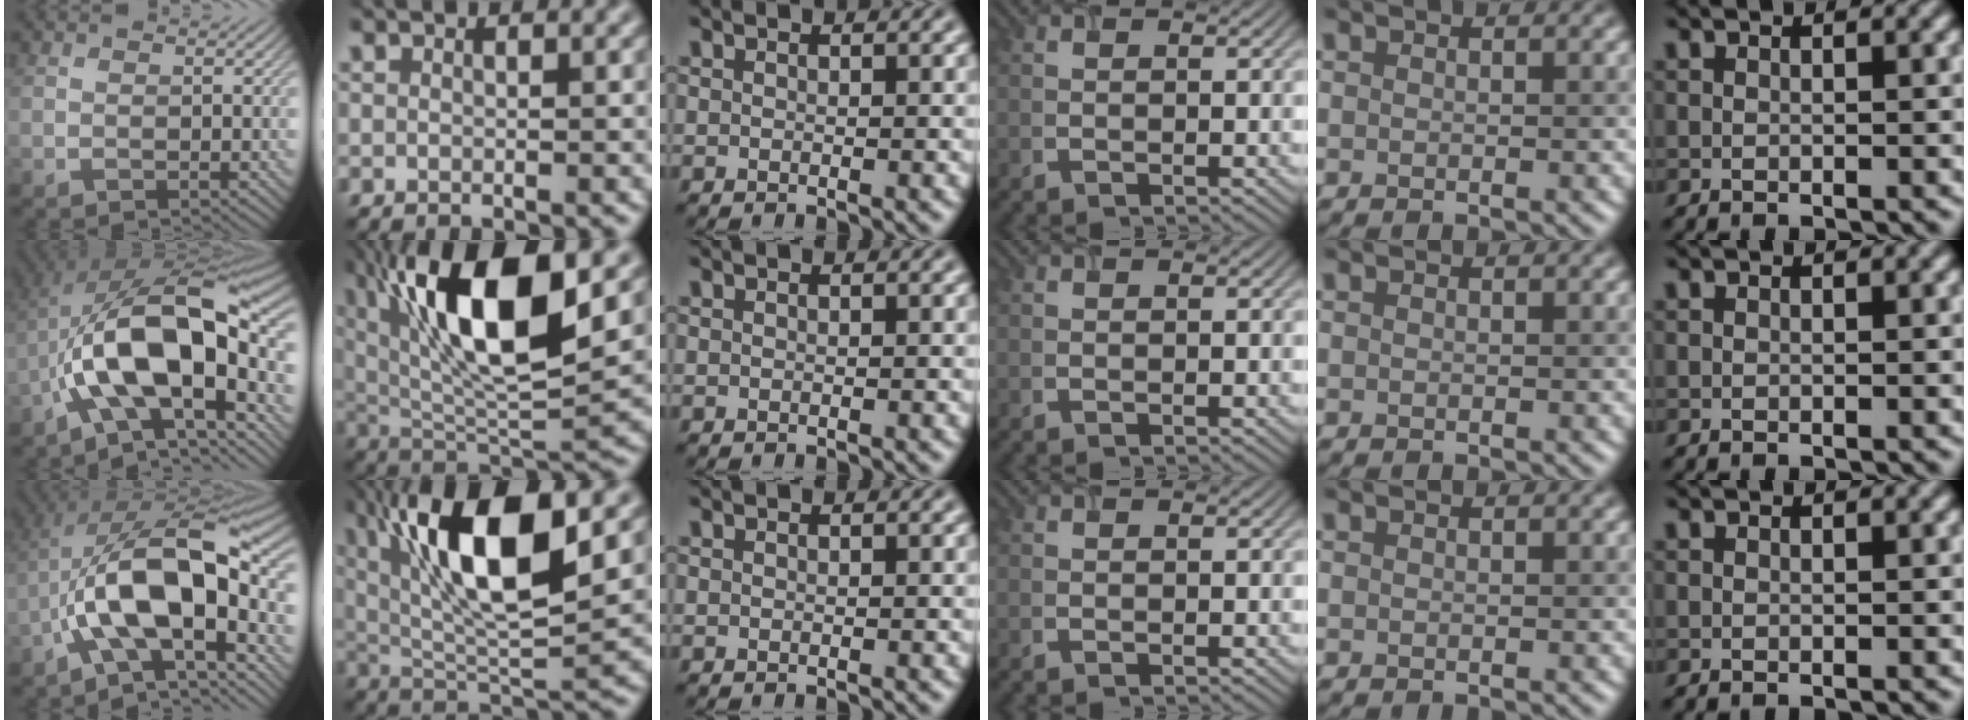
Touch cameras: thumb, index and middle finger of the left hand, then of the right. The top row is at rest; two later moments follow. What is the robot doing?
{"motion": "open", "object": "airpods case & airpods"}